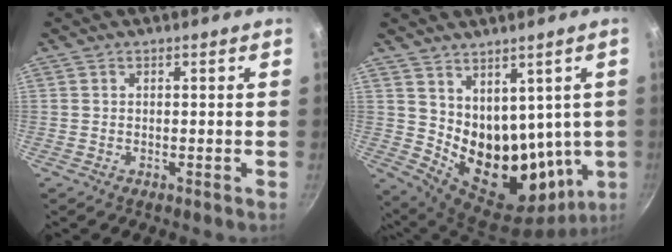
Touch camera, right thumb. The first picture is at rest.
{"total": 16.3, "force": [5.3, 10.9, 10.9], "torque": [-0.137, -0.051, 0.121]}